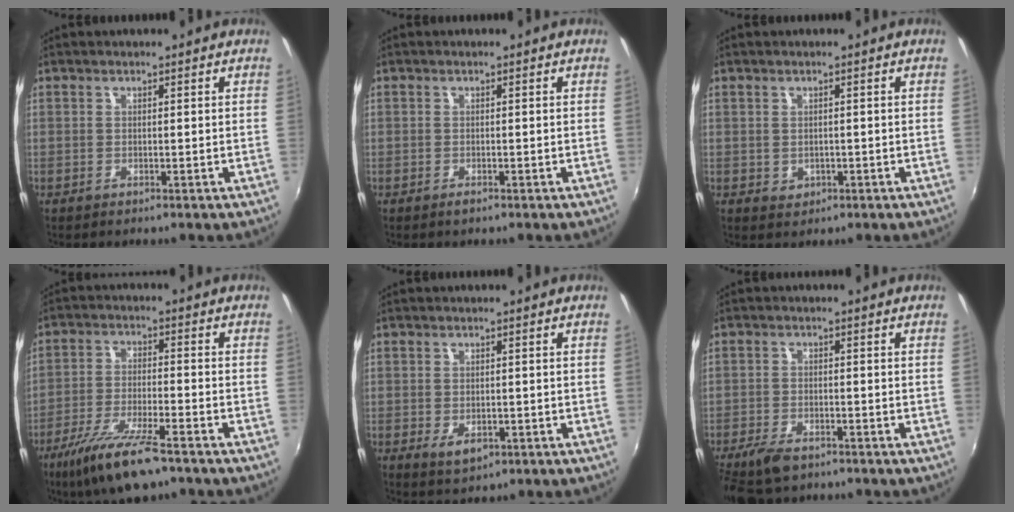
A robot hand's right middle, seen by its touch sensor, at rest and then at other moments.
{"total": 1.2, "force": [-0.9, 0.4, 0.7], "torque": [-0.011, -0.002, -0.018]}
{"total": 1.6, "force": [-0.1, 1.5, 0.7], "torque": [-0.009, 0.002, 0.002]}
{"total": 12.4, "force": [-8.6, 2.7, 8.5], "torque": [-0.185, -0.030, -0.156]}
{"total": 3.8, "force": [-1.3, 2.2, 2.7], "torque": [-0.050, -0.009, -0.017]}
{"total": 7.2, "force": [-5.4, 2.9, 3.7], "torque": [-0.099, -0.014, -0.099]}